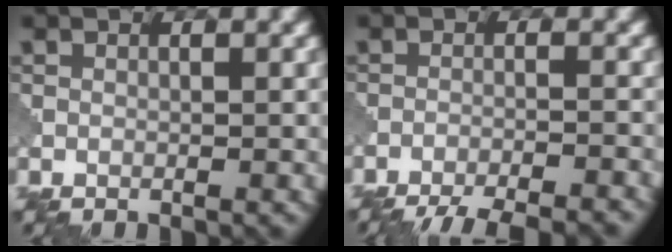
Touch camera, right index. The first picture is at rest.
{"total": 8.4, "force": [-7.8, 1.5, 2.8], "torque": [-0.034, -0.003, -0.112]}